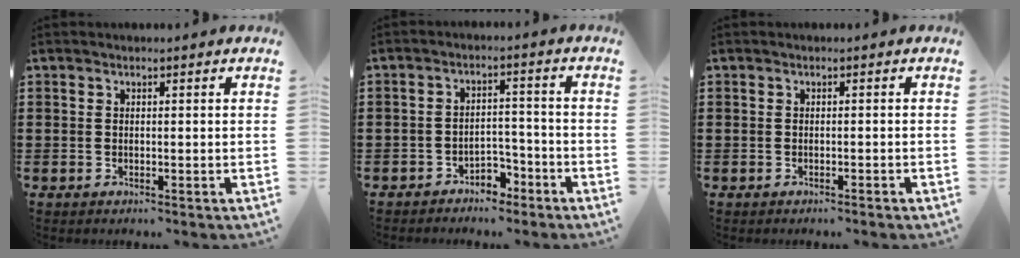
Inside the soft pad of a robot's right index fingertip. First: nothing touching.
{"total": 3.5, "force": [-3.1, 1.5, 0.9], "torque": [-0.019, 0.010, -0.062]}
{"total": 0.5, "force": [-0.4, -0.1, 0.3], "torque": [-0.005, 0.000, -0.009]}